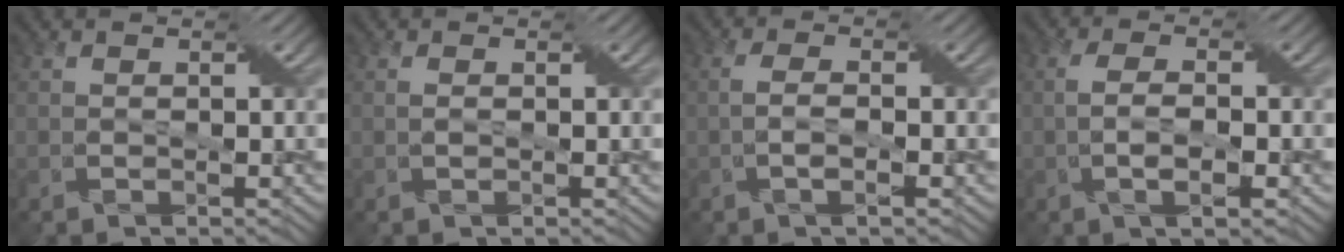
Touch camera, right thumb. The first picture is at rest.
{"total": 0.5, "force": [0.5, 0.0, 0.0], "torque": [-0.003, 0.000, 0.007]}
{"total": 1.5, "force": [-0.2, 0.2, 1.4], "torque": [-0.040, 0.001, -0.011]}
{"total": 3.0, "force": [-0.7, 0.7, 2.8], "torque": [-0.066, 0.001, -0.017]}